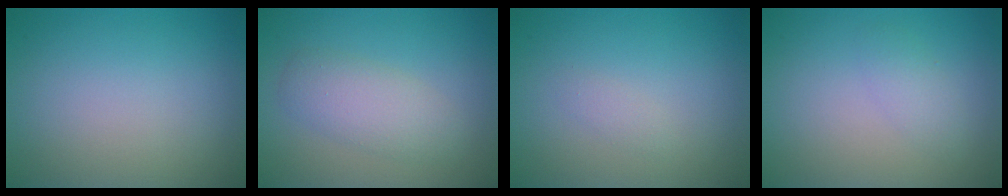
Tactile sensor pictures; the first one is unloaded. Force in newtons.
{"total": 3.4, "press": 3.4, "slide": 0.1}
{"total": 0.7, "press": 0.7, "slide": 0.0}
{"total": 1.5, "press": 1.5, "slide": 0.1}